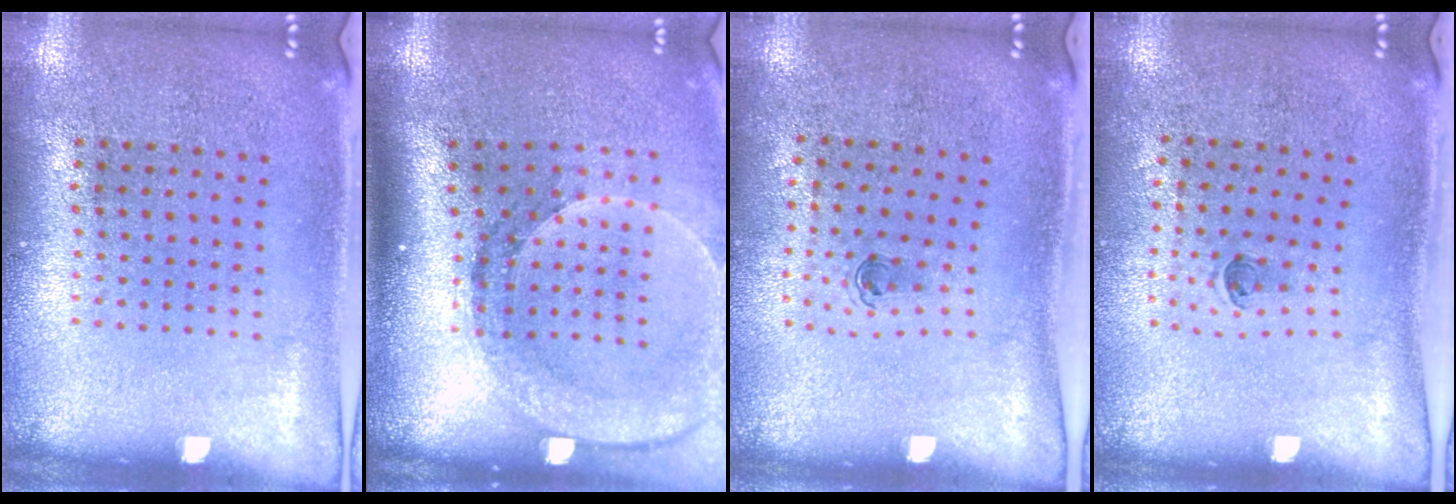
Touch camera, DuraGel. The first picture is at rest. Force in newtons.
{"total": 2.8, "press": 2.1, "slide": 1.8}
{"total": 0.6, "press": 0.3, "slide": 0.5}
{"total": 0.5, "press": 0.3, "slide": 0.4}